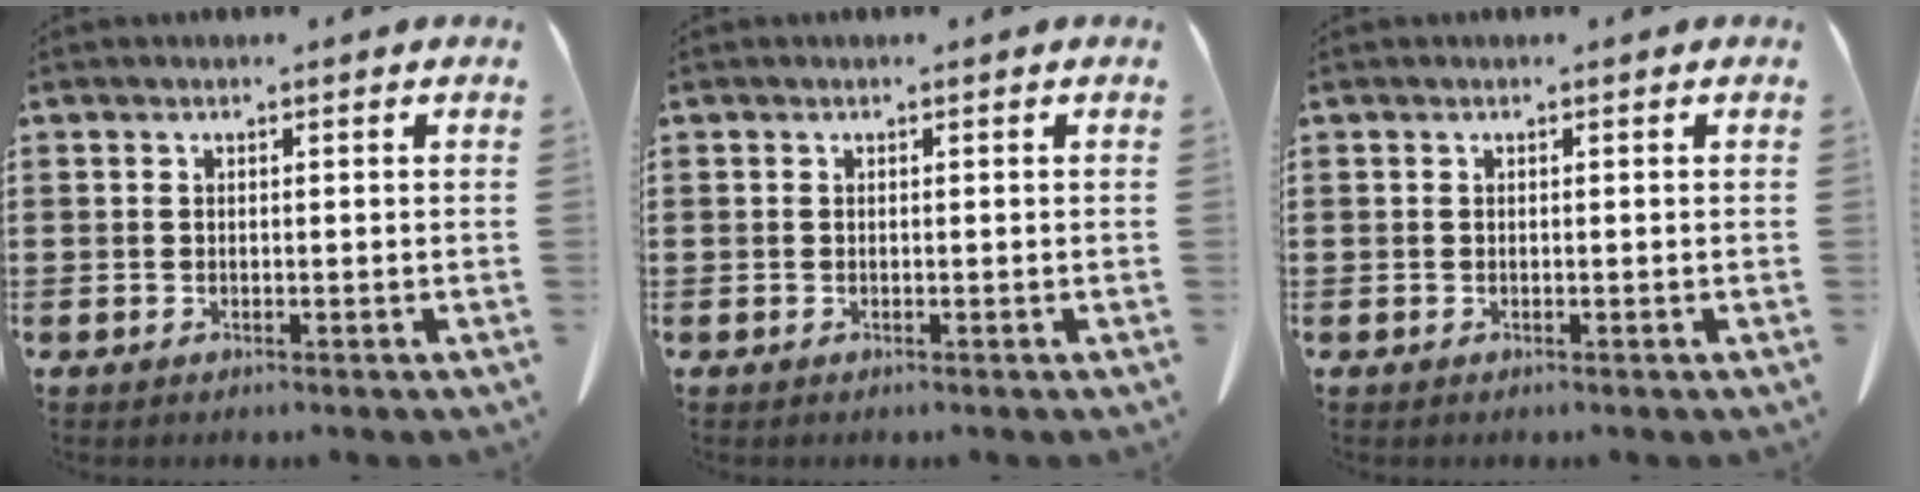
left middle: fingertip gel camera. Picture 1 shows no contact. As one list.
[{"total": 0.0}, {"total": 0.0}]